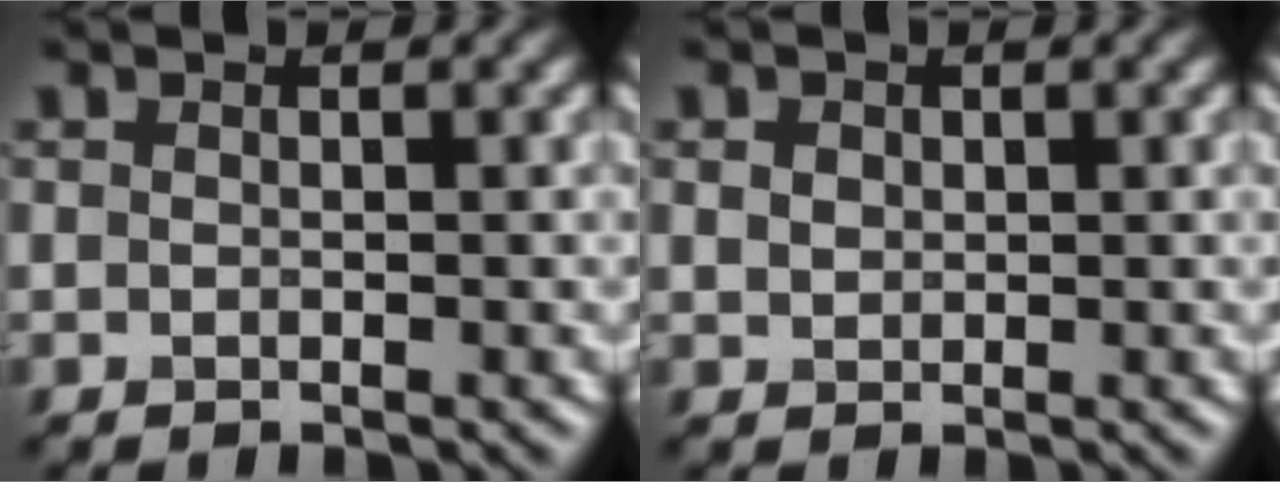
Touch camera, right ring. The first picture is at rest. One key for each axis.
{"total": 1.0, "fx": 0.4, "fy": 0.8, "fz": 0.4, "tx": -0.007, "ty": -0.002, "tz": 0.008}